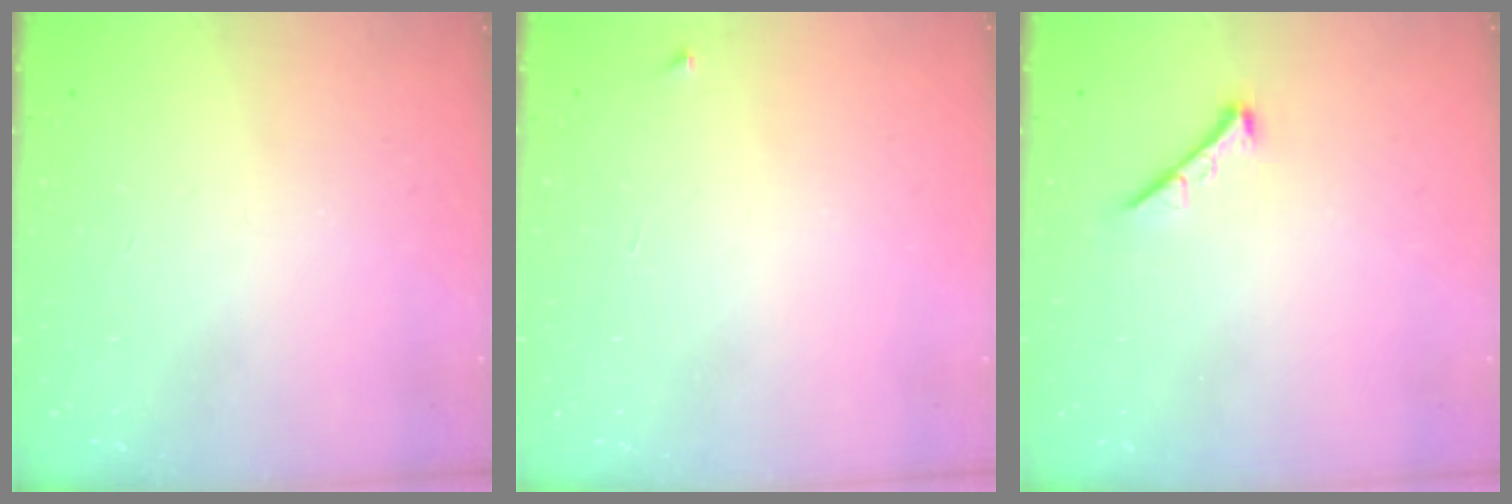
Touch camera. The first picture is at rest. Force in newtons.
{"total": 2.3, "press": 2.3, "slide": 0.3}
{"total": 0.0}